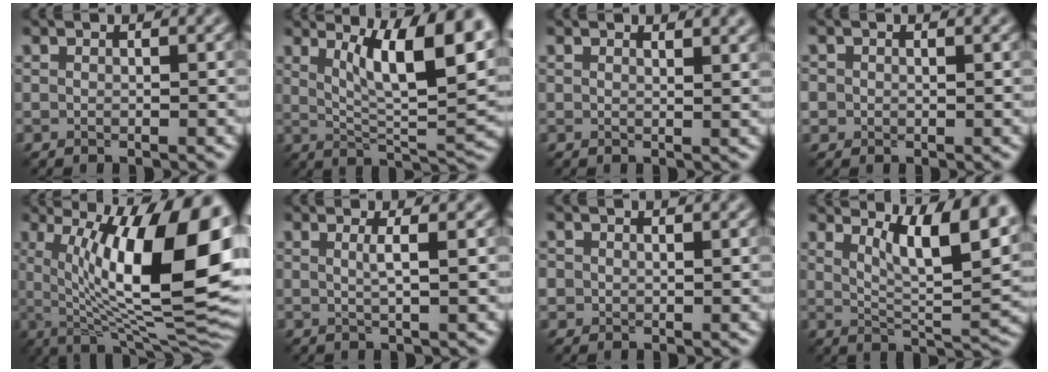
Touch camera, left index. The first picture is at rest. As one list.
[{"total": 10.6, "force": [4.4, 2.9, 9.2], "torque": [-0.131, -0.005, 0.074]}, {"total": 1.5, "force": [1.3, 0.3, 0.8], "torque": [-0.005, -0.001, 0.018]}, {"total": 1.4, "force": [0.0, 1.4, 0.4], "torque": [-0.004, -0.004, 0.003]}, {"total": 16.4, "force": [2.9, 4.8, 15.4], "torque": [-0.209, -0.003, 0.048]}, {"total": 1.6, "force": [0.3, 0.4, 1.6], "torque": [-0.025, -0.001, -0.001]}, {"total": 1.4, "force": [0.2, 1.3, 0.4], "torque": [-0.006, -0.004, 0.008]}, {"total": 8.8, "force": [4.5, 2.4, 7.2], "torque": [-0.103, -0.002, 0.076]}]